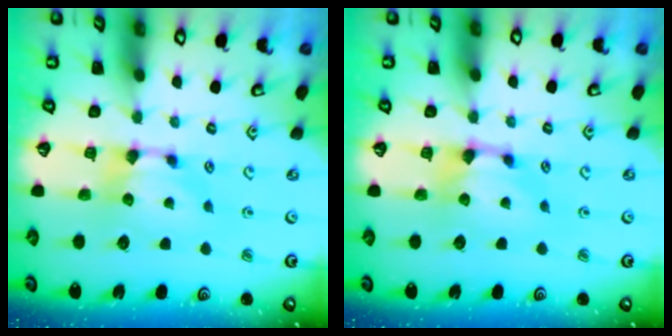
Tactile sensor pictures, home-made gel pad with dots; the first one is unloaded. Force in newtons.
{"total": 0.9, "press": 0.6, "slide": 0.6}